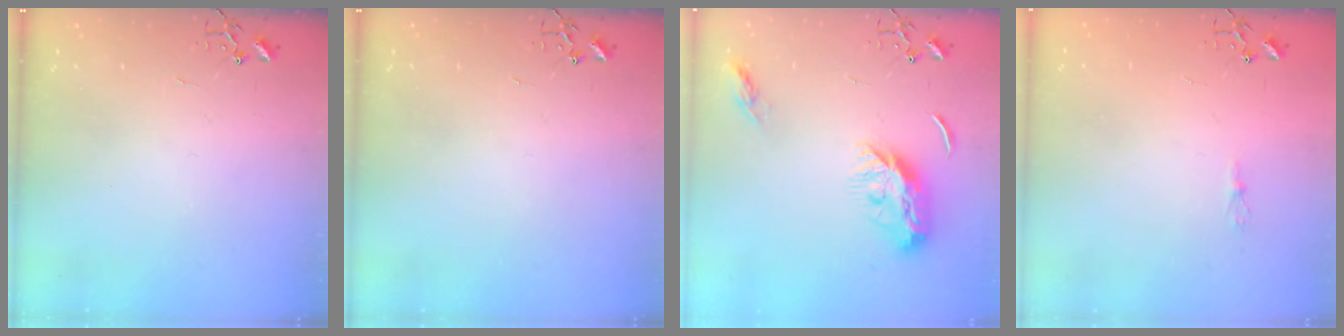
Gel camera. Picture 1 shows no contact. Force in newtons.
{"total": 0.0}
{"total": 11.0, "press": 11.0, "slide": 0.1}
{"total": 4.7, "press": 4.6, "slide": 0.6}